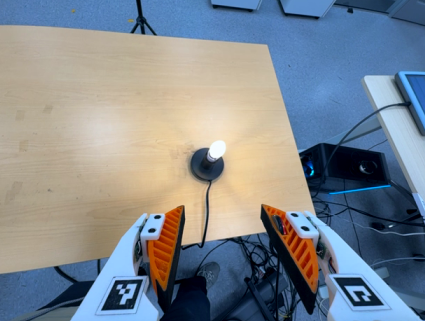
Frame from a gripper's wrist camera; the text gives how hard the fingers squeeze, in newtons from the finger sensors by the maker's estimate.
{"total": 0.0}